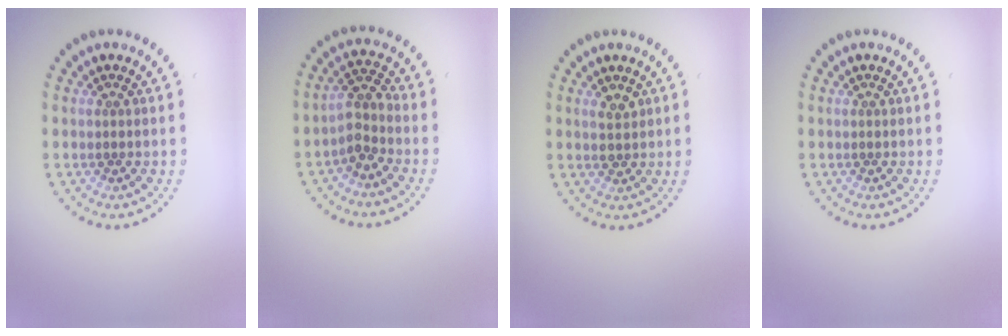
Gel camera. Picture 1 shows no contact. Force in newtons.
{"total": 2.5, "press": 2.0, "slide": 1.6}
{"total": 1.5, "press": 1.5, "slide": 0.3}
{"total": 0.0}